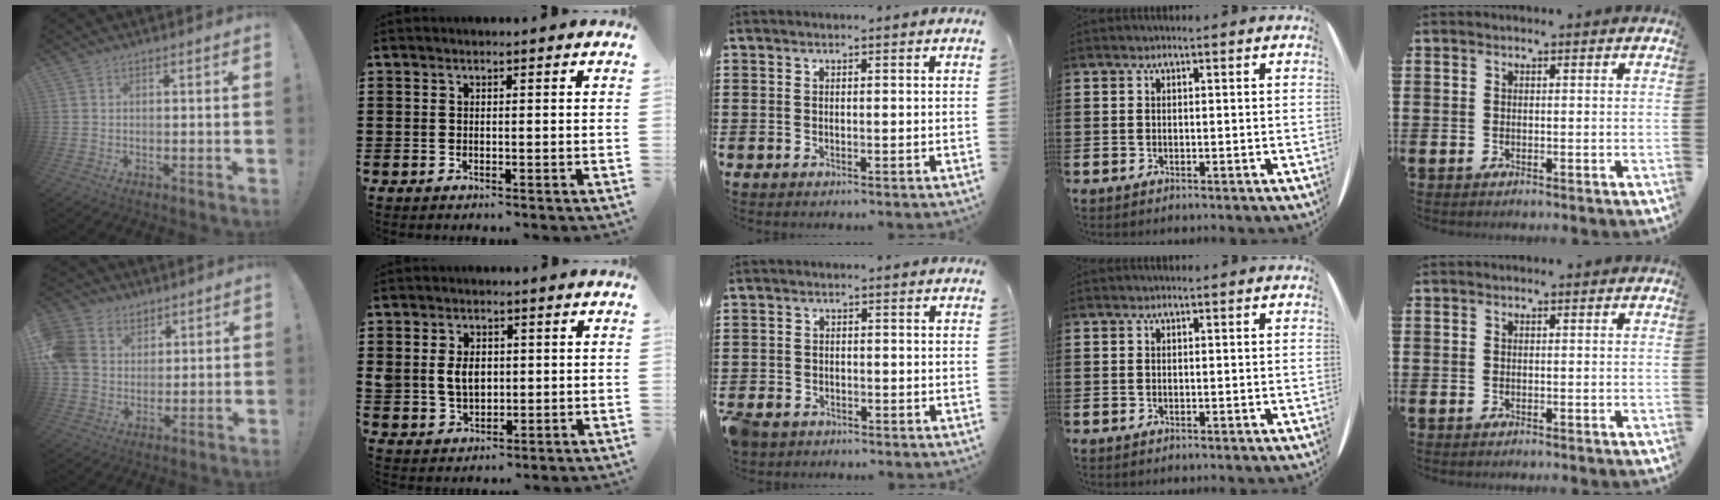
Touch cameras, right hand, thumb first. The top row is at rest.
{"thumb": {"total": 13.1, "force": [5.0, 11.0, 5.0], "torque": [-0.095, -0.018, 0.104]}, "index": {"total": 4.9, "force": [0.7, 3.7, 3.2], "torque": [-0.072, 0.007, 0.007]}, "middle": {"total": 2.2, "force": [-2.0, 0.9, 0.3], "torque": [-0.026, -0.005, -0.047]}}